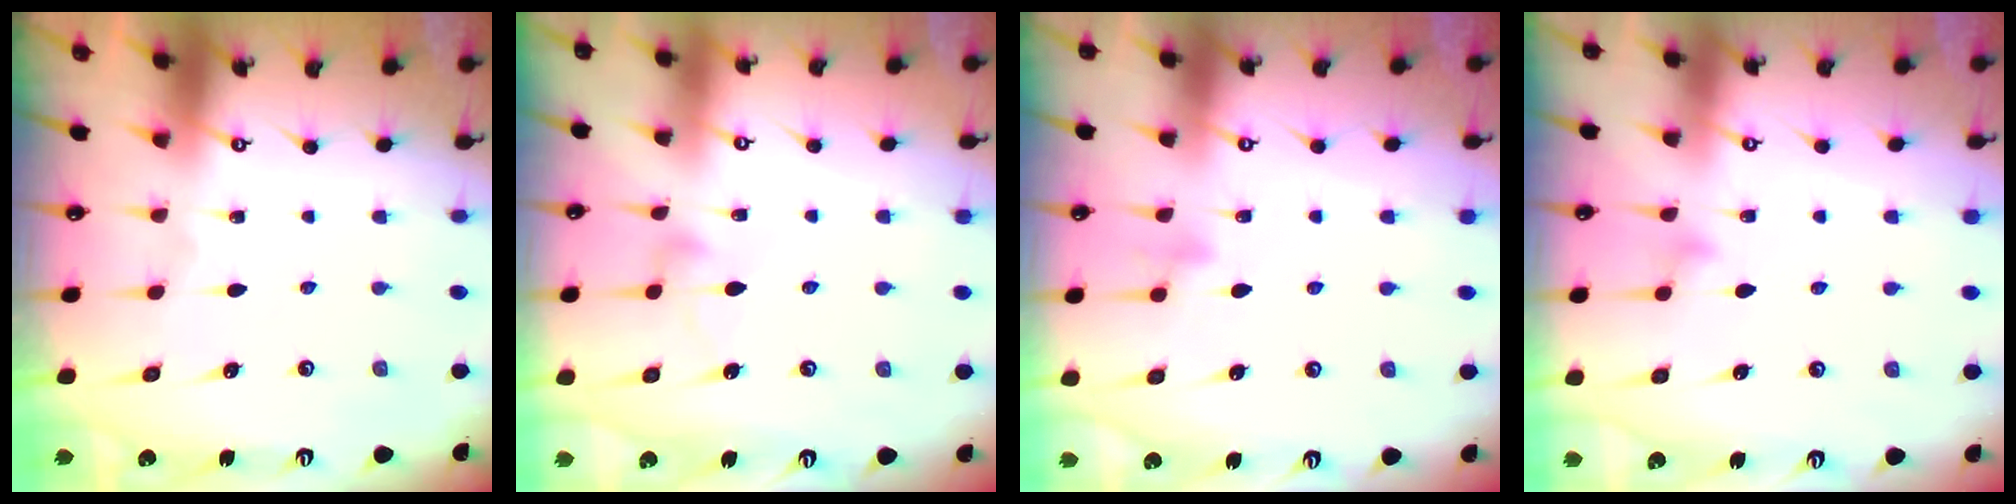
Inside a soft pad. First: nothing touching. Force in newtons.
{"total": 4.8, "press": 4.7, "slide": 0.3}
{"total": 8.3, "press": 8.3, "slide": 0.6}
{"total": 6.9, "press": 6.9, "slide": 0.5}